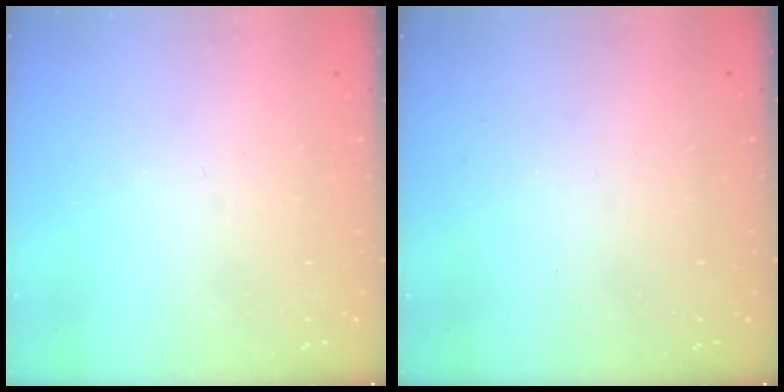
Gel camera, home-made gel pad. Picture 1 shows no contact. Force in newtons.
{"total": 0.0}